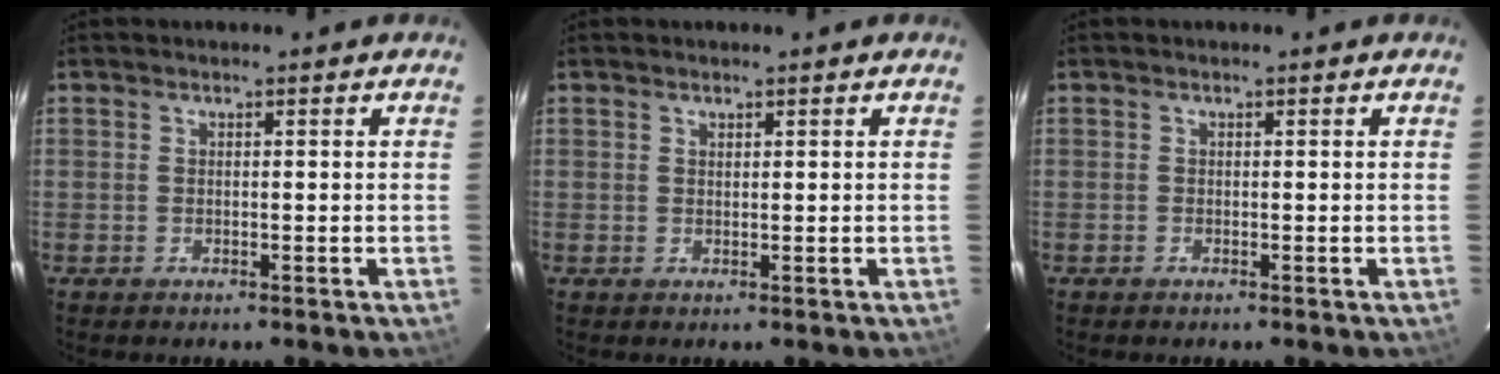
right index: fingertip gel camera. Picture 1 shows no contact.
{"total": 0.6, "force": [0.4, 0.3, 0.1], "torque": [-0.002, 0.001, 0.009]}
{"total": 0.0}